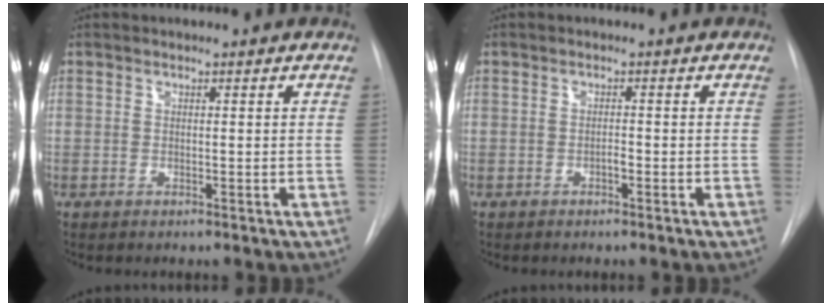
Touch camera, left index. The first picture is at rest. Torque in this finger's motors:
{"motor_torque": [0.07, 0.03, 0.00, 0.00]}